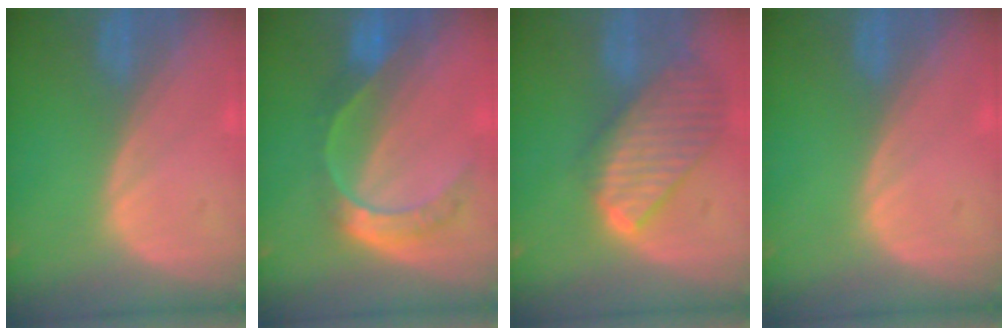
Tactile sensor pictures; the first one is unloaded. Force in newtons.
{"total": 7.9, "press": 6.5, "slide": 4.4}
{"total": 9.8, "press": 8.4, "slide": 5.0}
{"total": 0.0}